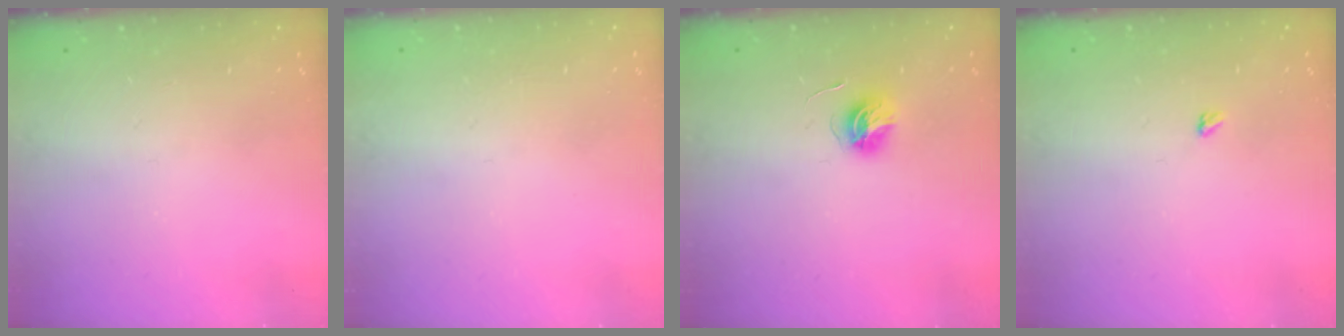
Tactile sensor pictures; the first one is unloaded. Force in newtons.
{"total": 0.7, "press": 0.7, "slide": 0.3}
{"total": 5.6, "press": 5.6, "slide": 0.6}
{"total": 2.4, "press": 2.4, "slide": 0.4}